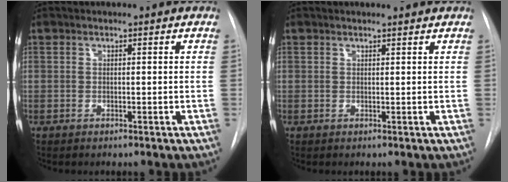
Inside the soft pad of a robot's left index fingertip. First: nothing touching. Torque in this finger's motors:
{"motor_torque": [0.46, -0.52, 0.04, 0.00]}